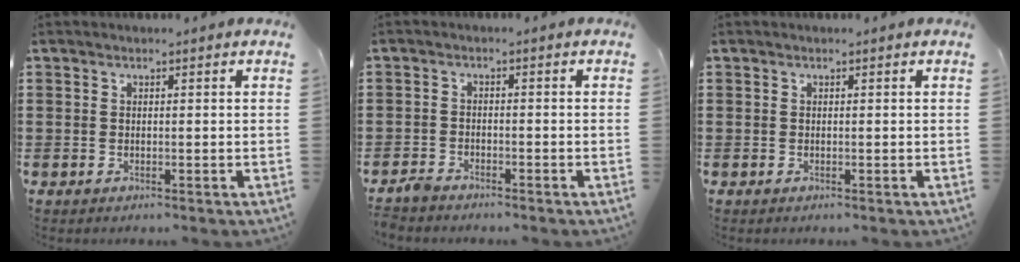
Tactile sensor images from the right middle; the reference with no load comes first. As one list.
[{"total": 2.1, "force": [-2.1, 0.4, 0.3], "torque": [-0.018, 0.000, -0.046]}, {"total": 0.0}]